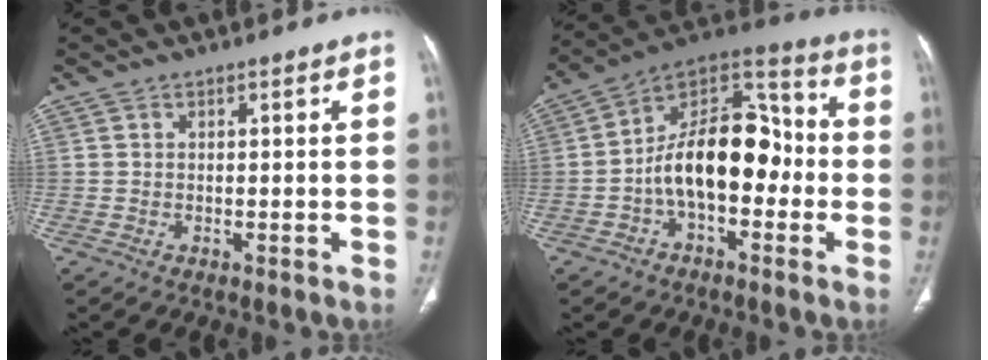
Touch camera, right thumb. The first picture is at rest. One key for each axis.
{"total": 17.5, "fx": -2.6, "fy": 10.1, "fz": 14.1, "tx": -0.203, "ty": 0.053, "tz": -0.053}